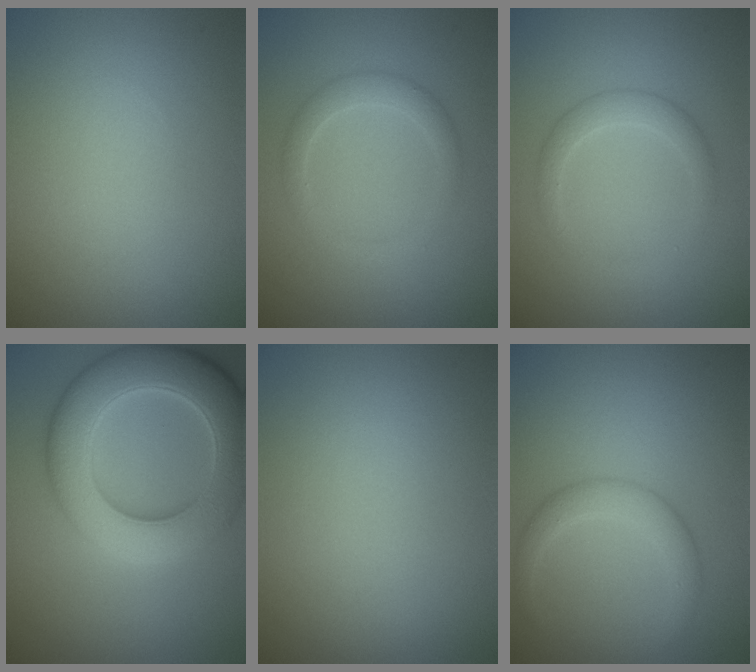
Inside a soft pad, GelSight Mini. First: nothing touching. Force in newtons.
{"total": 2.2, "press": 2.2, "slide": 0.2}
{"total": 2.1, "press": 2.1, "slide": 0.2}
{"total": 9.2, "press": 9.2, "slide": 0.7}
{"total": 0.0}
{"total": 2.6, "press": 2.6, "slide": 0.2}